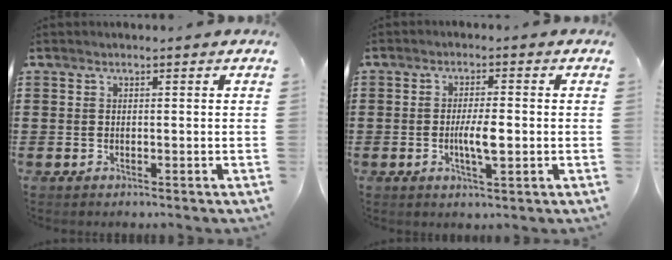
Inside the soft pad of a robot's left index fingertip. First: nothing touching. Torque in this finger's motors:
{"motor_torque": [0.16, 0.06, 0.16, 0.06]}